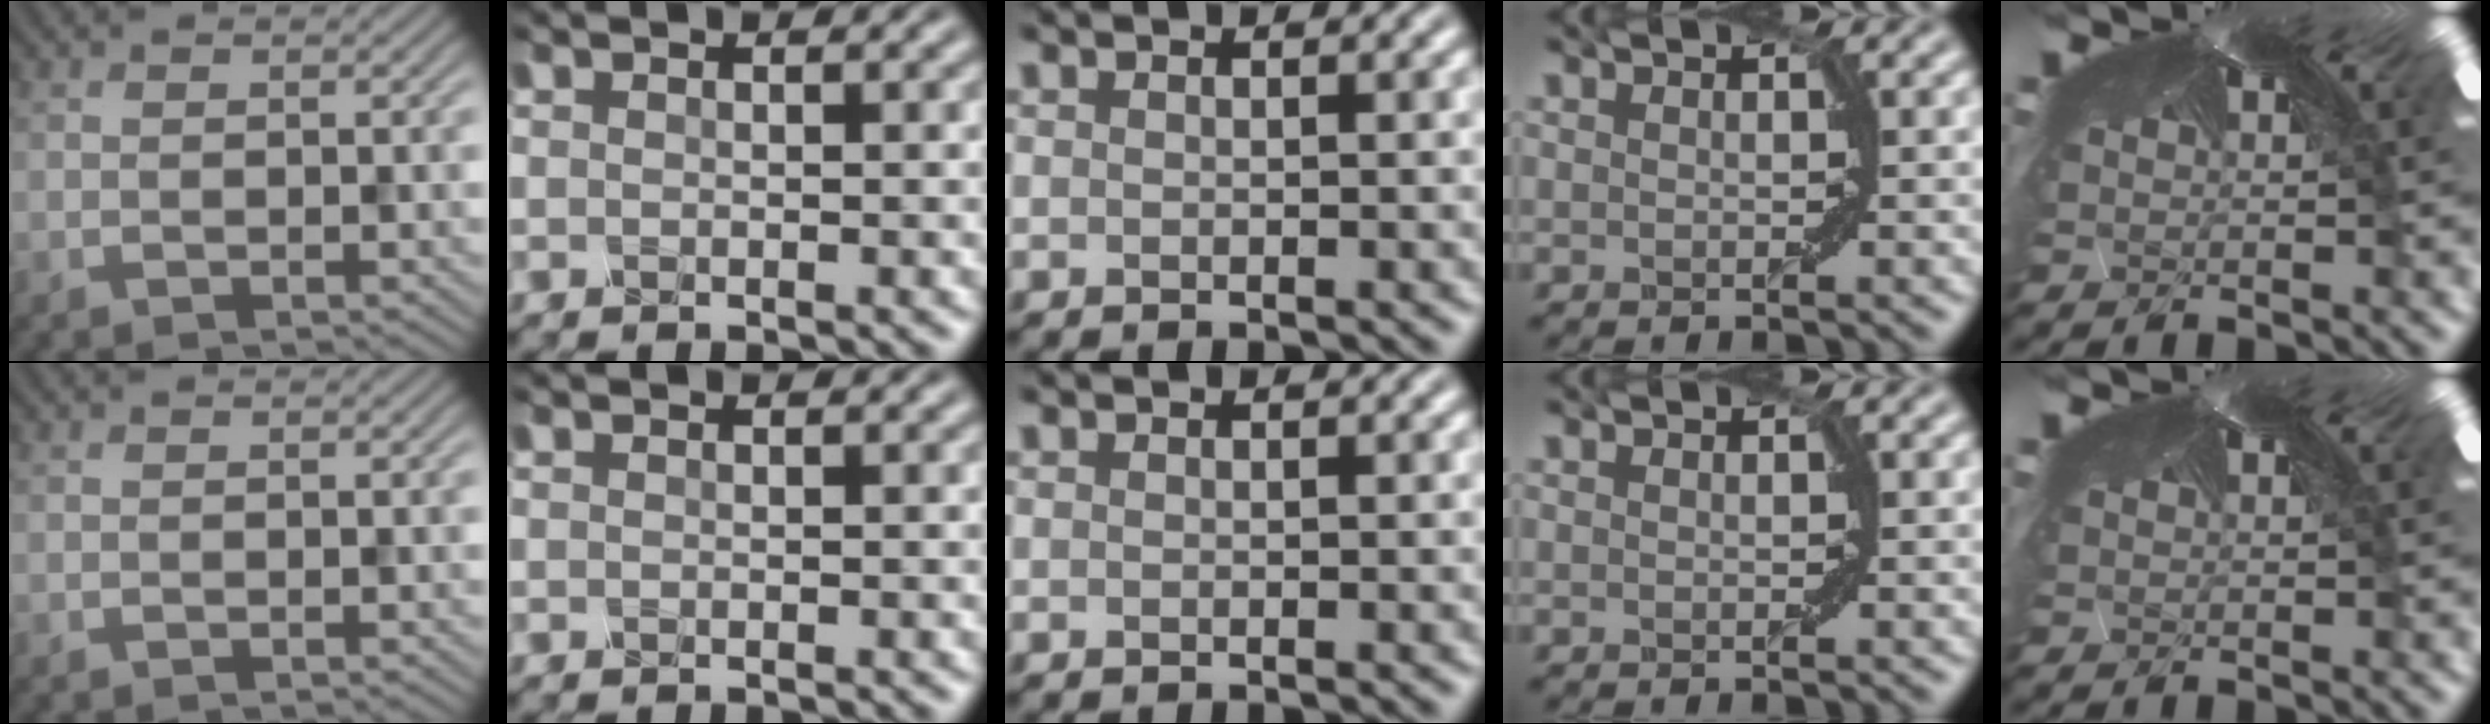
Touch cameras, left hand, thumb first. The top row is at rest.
{}